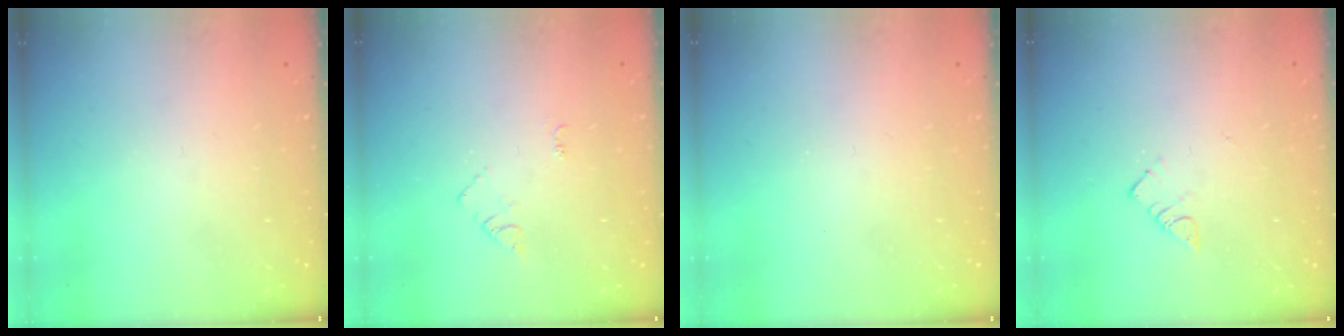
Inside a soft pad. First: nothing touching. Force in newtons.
{"total": 4.4, "press": 4.4, "slide": 0.5}
{"total": 1.8, "press": 1.8, "slide": 0.4}
{"total": 3.9, "press": 3.9, "slide": 0.2}